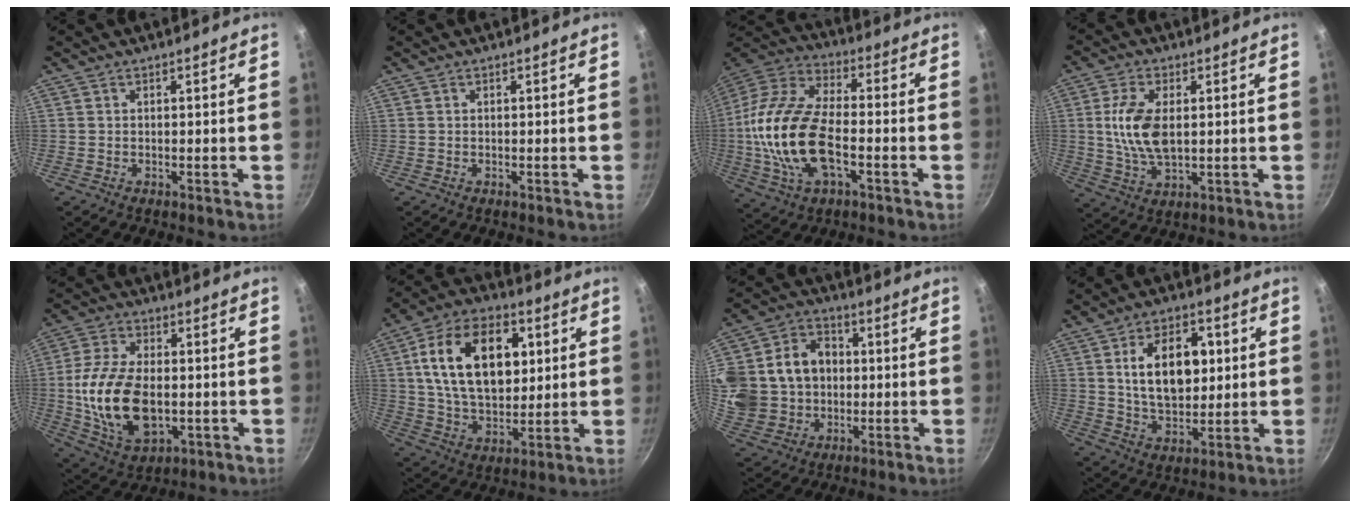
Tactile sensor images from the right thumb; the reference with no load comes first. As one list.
[{"total": 0.0}, {"total": 21.2, "force": [-3.7, 10.9, 17.8], "torque": [-0.352, 0.031, -0.082]}, {"total": 10.2, "force": [1.2, 5.4, 8.6], "torque": [-0.171, -0.005, 0.026]}, {"total": 18.1, "force": [-1.7, 10.9, 14.3], "torque": [-0.268, 0.008, -0.021]}, {"total": 21.7, "force": [5.2, 13.6, 16.1], "torque": [-0.248, 0.001, 0.086]}, {"total": 21.3, "force": [2.1, 17.7, 11.6], "torque": [-0.242, 0.030, 0.048]}, {"total": 15.5, "force": [2.9, 9.8, 11.6], "torque": [-0.151, -0.007, 0.052]}]